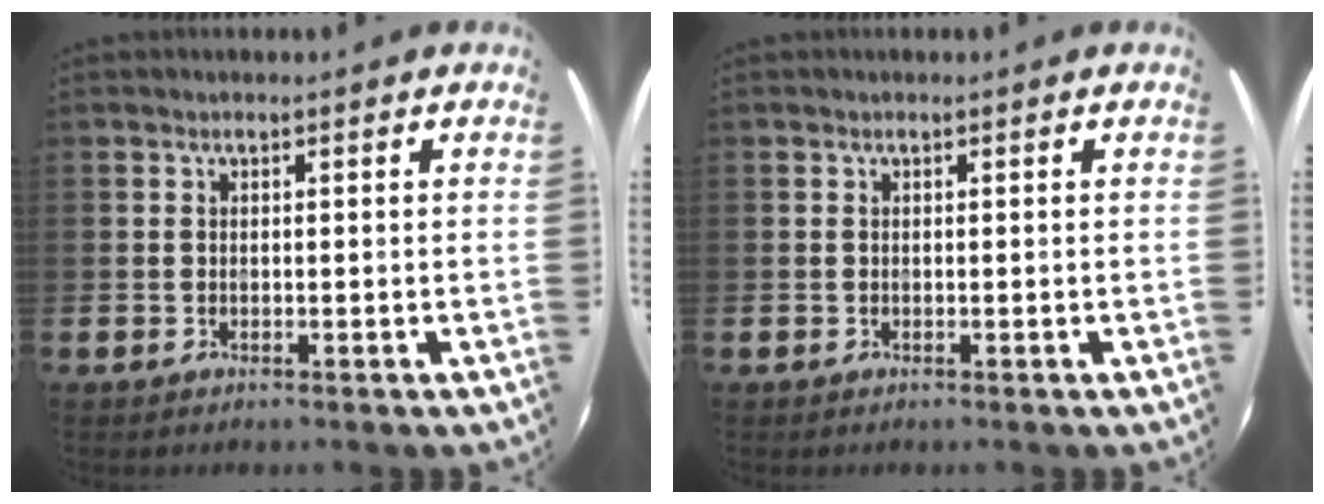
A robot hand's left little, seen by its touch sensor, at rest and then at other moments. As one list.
[{"total": 0.0}]